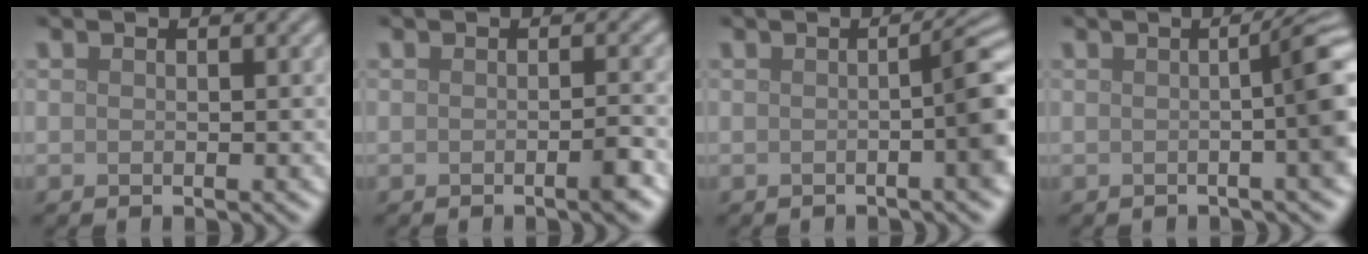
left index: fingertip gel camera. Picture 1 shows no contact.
{"total": 1.5, "force": [-0.6, 0.2, 1.4], "torque": [-0.019, -0.001, -0.011]}
{"total": 4.3, "force": [-0.4, 0.8, 4.2], "torque": [-0.043, 0.009, -0.011]}
{"total": 5.9, "force": [-0.1, 1.4, 5.7], "torque": [-0.053, 0.006, -0.001]}